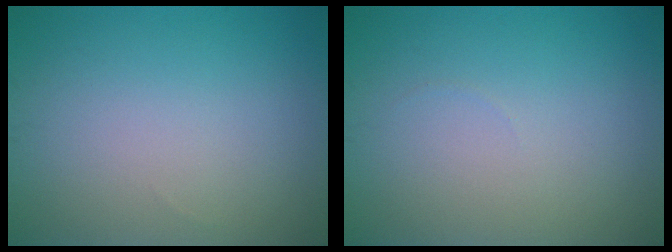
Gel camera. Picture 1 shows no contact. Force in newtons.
{"total": 0.0}